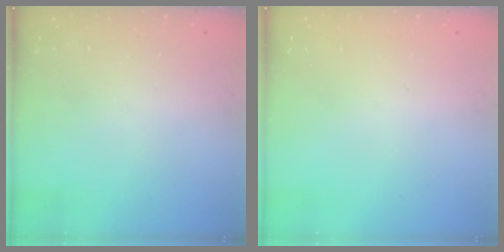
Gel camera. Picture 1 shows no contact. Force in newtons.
{"total": 0.0}